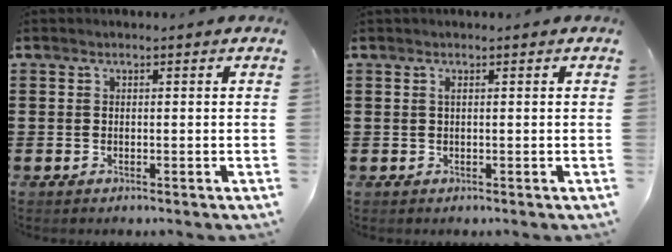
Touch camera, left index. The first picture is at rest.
{"total": 0.7, "force": [0.2, 0.0, 0.6], "torque": [-0.013, -0.002, 0.004]}